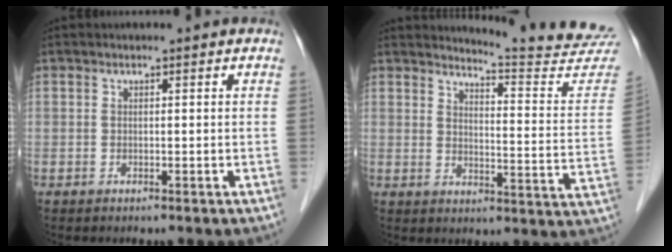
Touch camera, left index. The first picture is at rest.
{"total": 15.6, "force": [15.5, -1.3, 1.8], "torque": [-0.022, -0.130, 0.169]}